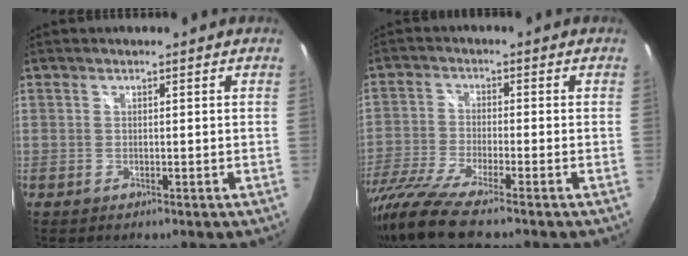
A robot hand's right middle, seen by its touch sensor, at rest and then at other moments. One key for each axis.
{"total": 11.7, "fx": -9.3, "fy": 0.4, "fz": 7.0, "tx": -0.158, "ty": -0.044, "tz": -0.176}